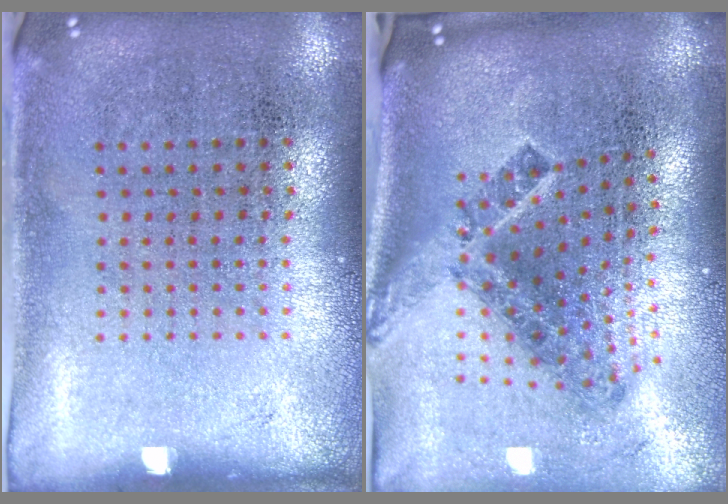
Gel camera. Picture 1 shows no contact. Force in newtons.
{"total": 2.2, "press": 1.3, "slide": 1.7}